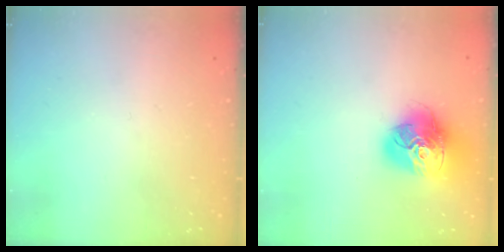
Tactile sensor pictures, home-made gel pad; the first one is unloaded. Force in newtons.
{"total": 18.8, "press": 18.6, "slide": 2.1}